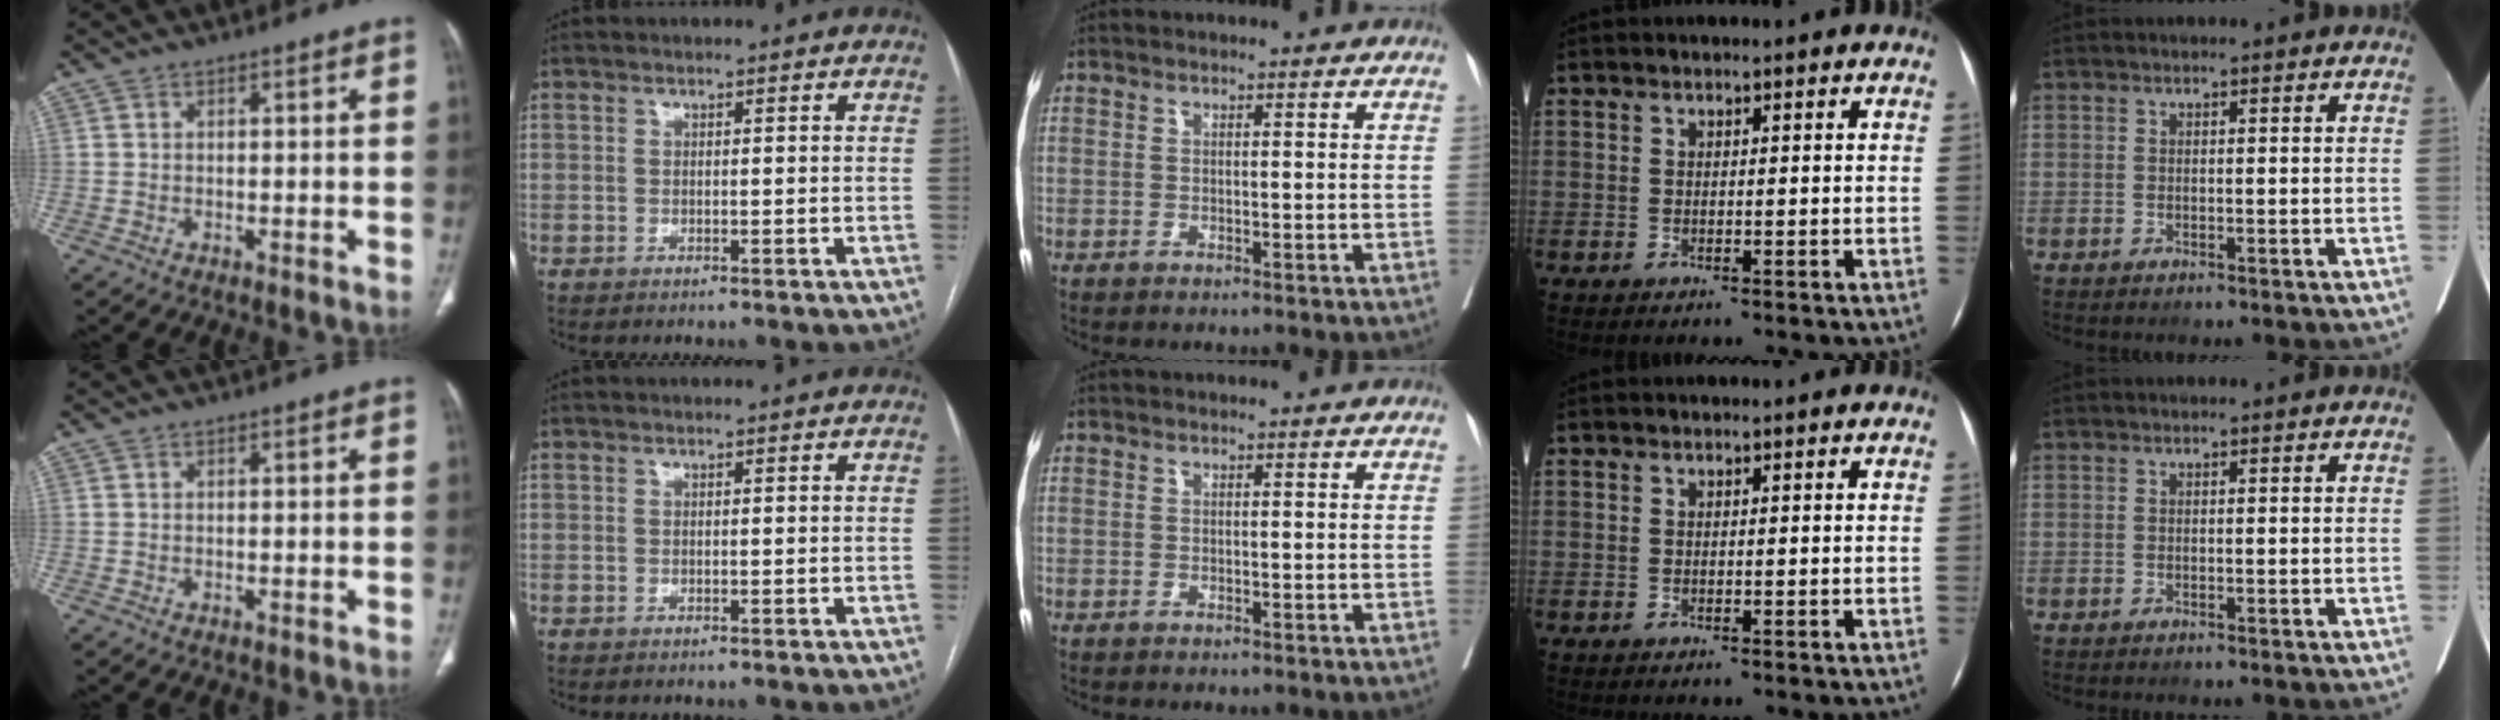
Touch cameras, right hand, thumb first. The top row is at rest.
{}